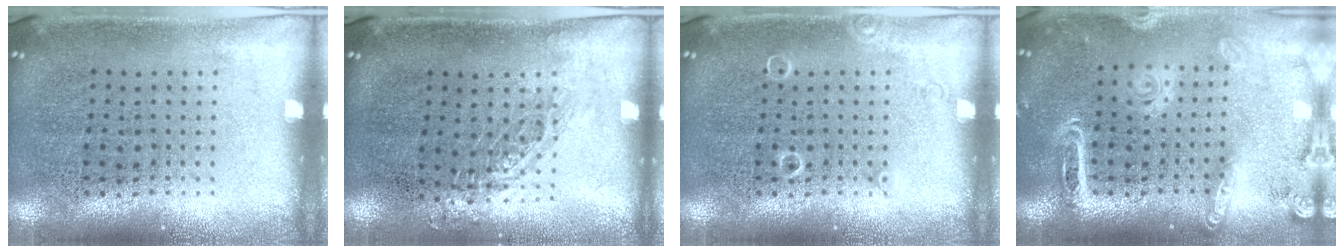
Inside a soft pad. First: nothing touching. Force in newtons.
{"total": 0.8, "press": 0.8, "slide": 0.2}
{"total": 0.7, "press": 0.7, "slide": 0.1}
{"total": 1.9, "press": 1.8, "slide": 0.7}